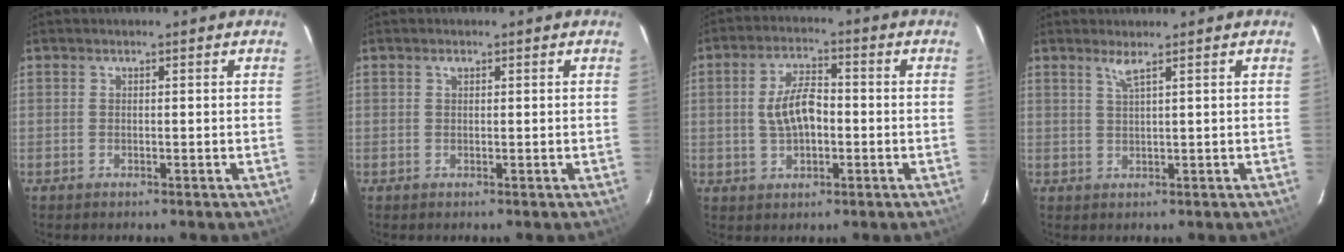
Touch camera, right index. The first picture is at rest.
{"total": 0.6, "force": [0.3, 0.4, 0.4], "torque": [-0.006, 0.003, 0.005]}
{"total": 7.4, "force": [-0.7, 3.8, 6.3], "torque": [-0.122, 0.011, -0.007]}
{"total": 1.8, "force": [1.2, -0.5, 1.3], "torque": [-0.028, -0.004, 0.024]}